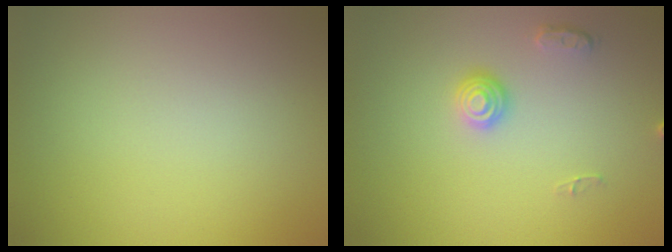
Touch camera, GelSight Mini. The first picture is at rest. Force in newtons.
{"total": 1.4, "press": 1.0, "slide": 1.0}